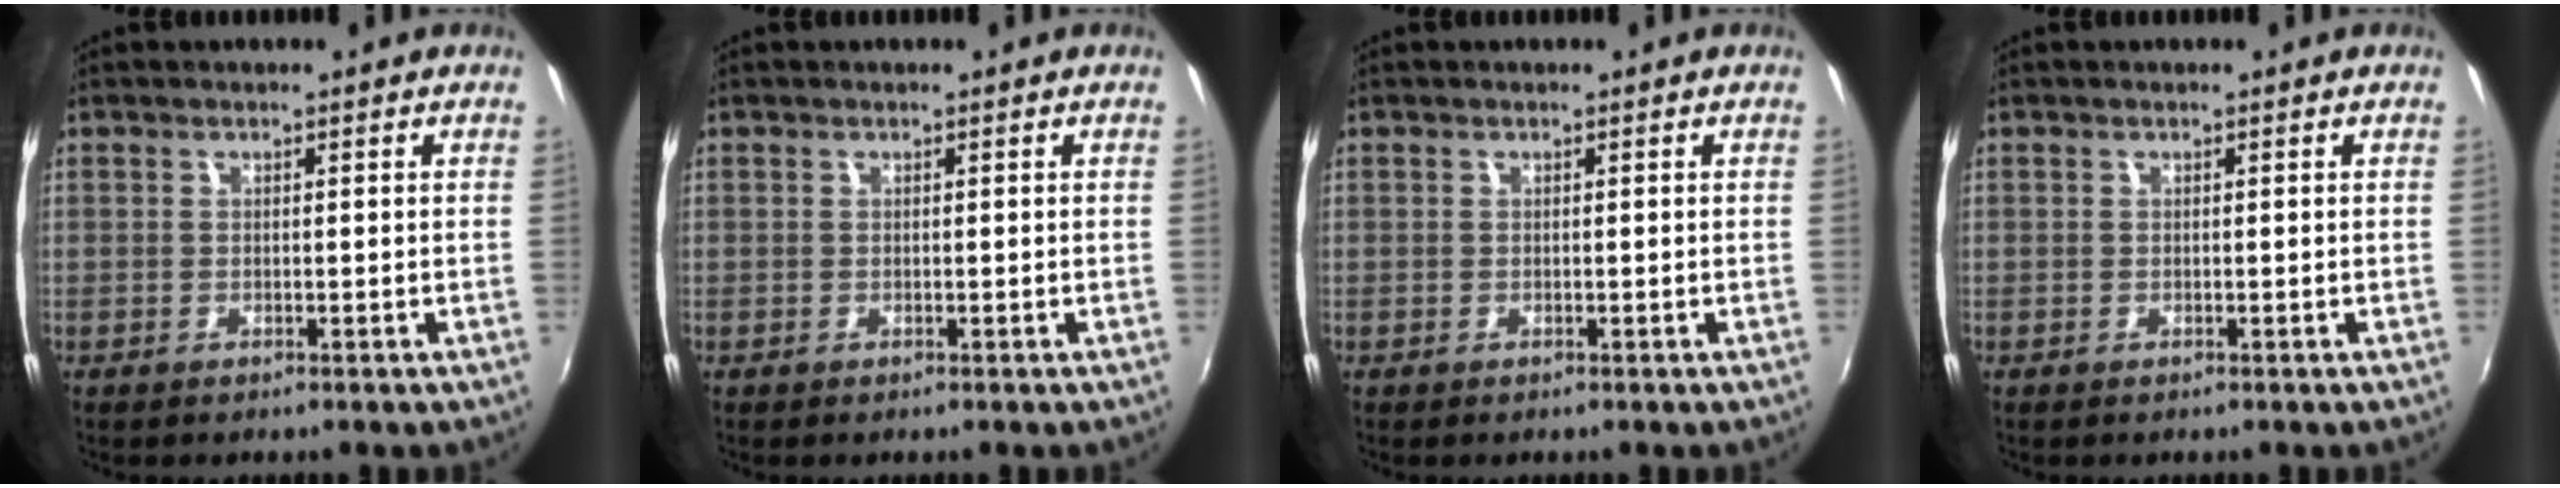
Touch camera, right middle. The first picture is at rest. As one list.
[{"total": 0.0}, {"total": 0.0}, {"total": 0.0}]